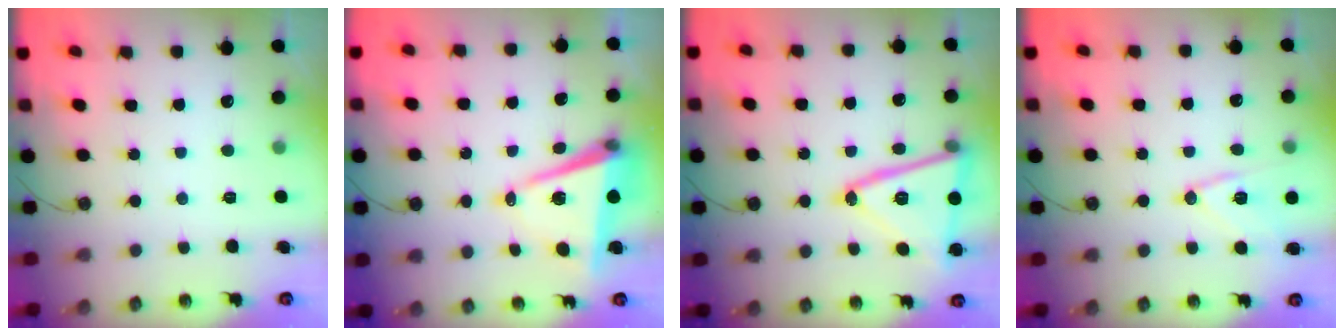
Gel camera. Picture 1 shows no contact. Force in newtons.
{"total": 9.4, "press": 8.5, "slide": 3.8}
{"total": 19.2, "press": 19.0, "slide": 2.4}
{"total": 10.5, "press": 10.5, "slide": 0.8}